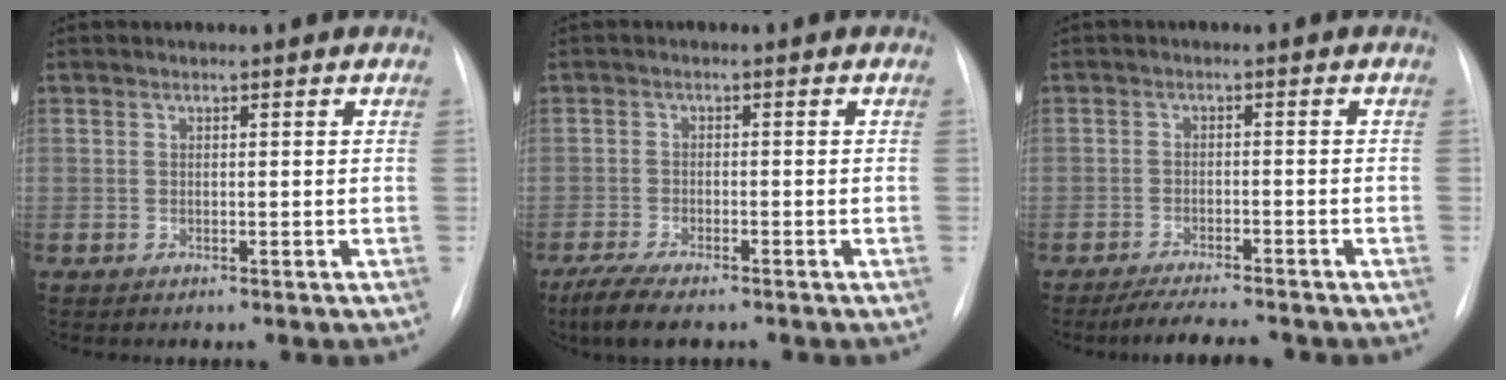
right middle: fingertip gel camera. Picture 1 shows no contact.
{"total": 6.4, "force": [-4.8, 1.3, 4.0], "torque": [-0.076, -0.018, -0.078]}
{"total": 6.4, "force": [-5.7, 0.5, 2.8], "torque": [-0.043, -0.018, -0.092]}